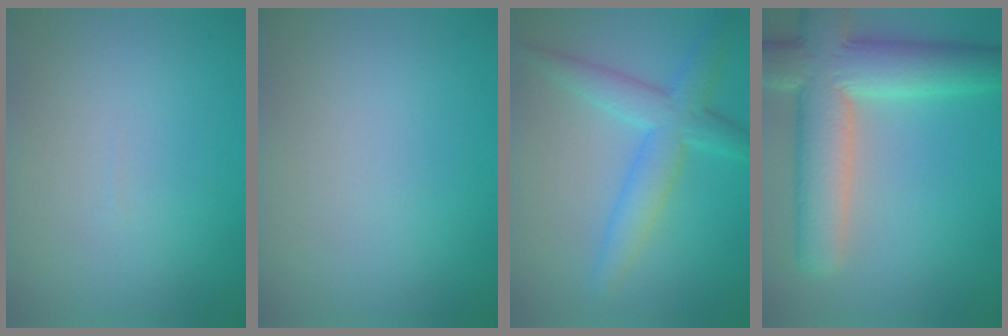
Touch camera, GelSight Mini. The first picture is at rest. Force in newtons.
{"total": 0.0}
{"total": 4.4, "press": 4.4, "slide": 0.1}
{"total": 10.1, "press": 10.1, "slide": 1.0}